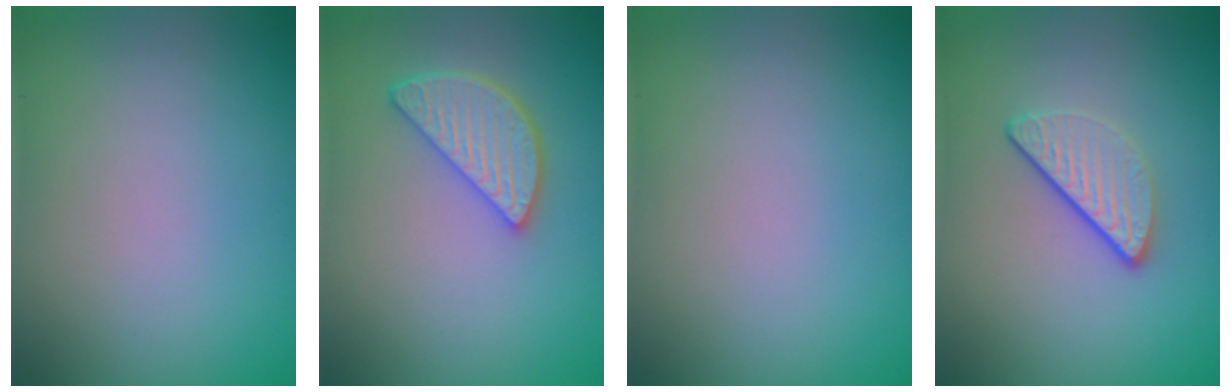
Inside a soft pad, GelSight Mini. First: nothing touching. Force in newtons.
{"total": 4.1, "press": 3.5, "slide": 2.1}
{"total": 0.0}
{"total": 3.0, "press": 2.3, "slide": 1.9}